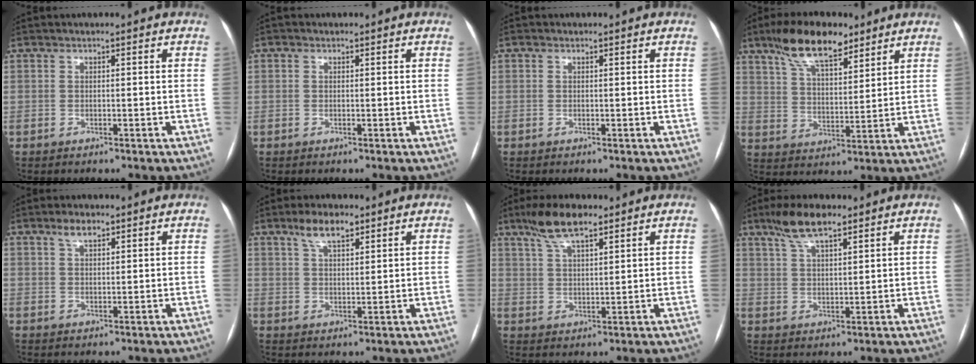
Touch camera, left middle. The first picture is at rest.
{"total": 0.0}
{"total": 0.0}
{"total": 11.5, "force": [8.3, 3.9, 7.0], "torque": [-0.129, 0.017, 0.149]}
{"total": 2.8, "force": [1.9, 1.0, 1.8], "torque": [-0.036, 0.008, 0.036]}
{"total": 7.5, "force": [5.2, 2.5, 4.8], "torque": [-0.092, 0.012, 0.095]}
{"total": 7.8, "force": [5.6, 1.9, 5.1], "torque": [-0.103, 0.015, 0.103]}
{"total": 7.3, "force": [5.2, 1.7, 4.8], "torque": [-0.099, 0.014, 0.097]}